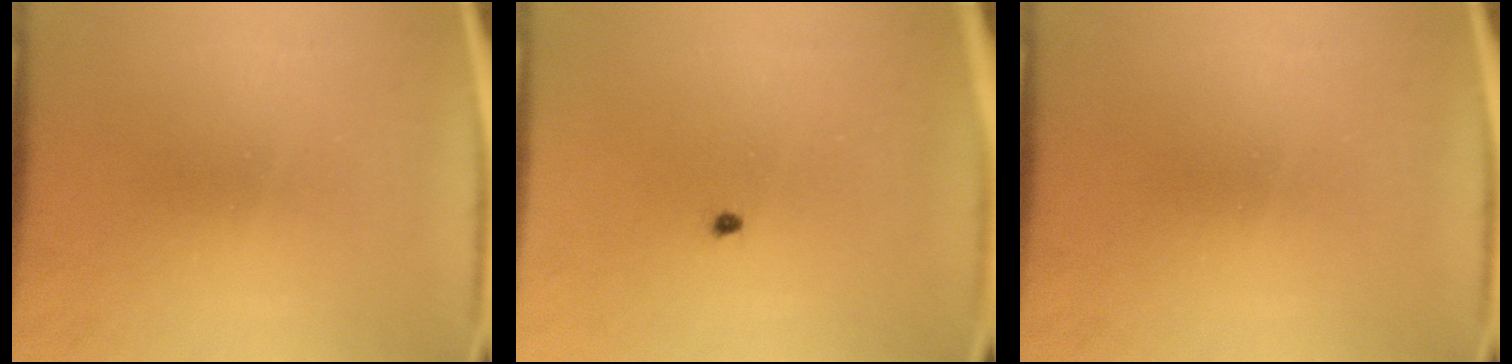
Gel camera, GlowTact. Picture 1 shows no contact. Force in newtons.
{"total": 0.6}
{"total": 0.0}